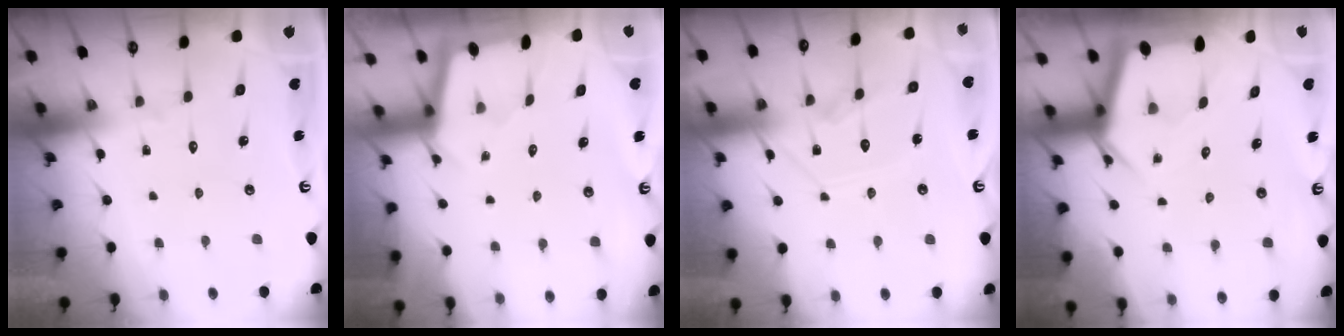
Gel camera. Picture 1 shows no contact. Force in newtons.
{"total": 1.8, "press": 1.8, "slide": 0.1}
{"total": 11.4, "press": 11.4, "slide": 0.7}
{"total": 4.7, "press": 4.6, "slide": 0.3}